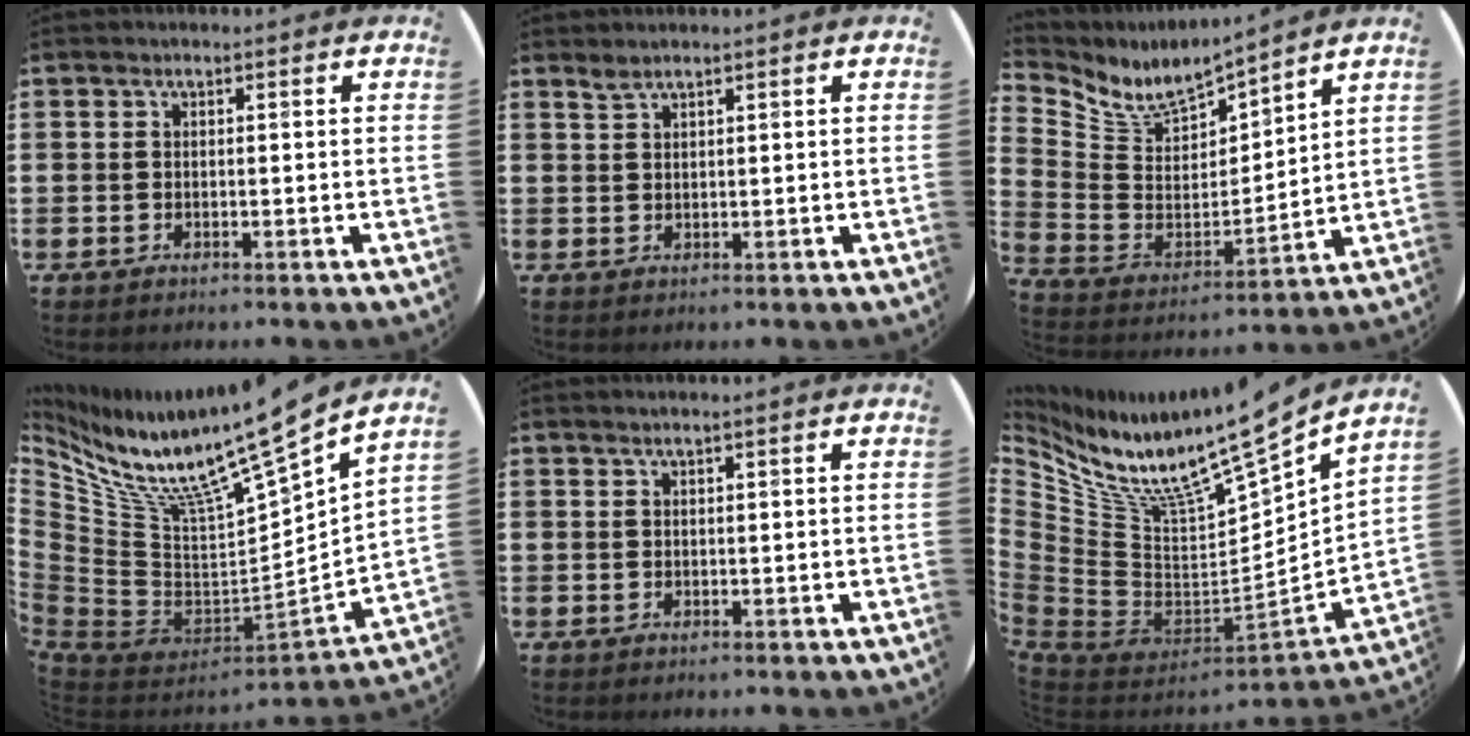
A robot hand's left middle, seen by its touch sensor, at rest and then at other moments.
{"total": 1.1, "force": [1.1, 0.0, 0.2], "torque": [-0.005, 0.000, 0.021]}
{"total": 6.9, "force": [6.3, 2.3, 1.9], "torque": [-0.075, -0.051, 0.110]}
{"total": 12.5, "force": [10.2, 1.6, 7.1], "torque": [-0.166, -0.103, 0.166]}
{"total": 0.6, "force": [0.4, -0.2, 0.4], "torque": [-0.002, -0.001, 0.008]}
{"total": 10.8, "force": [7.8, 2.8, 7.0], "torque": [-0.156, -0.085, 0.123]}